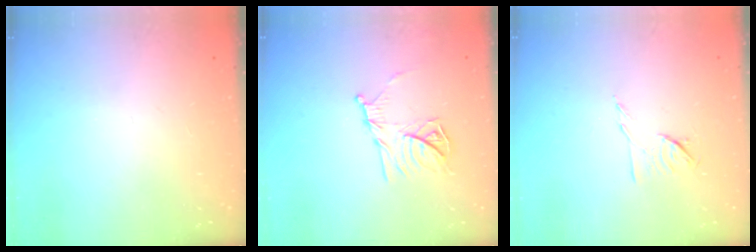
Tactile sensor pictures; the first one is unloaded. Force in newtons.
{"total": 11.7, "press": 11.7, "slide": 0.4}
{"total": 6.4, "press": 6.3, "slide": 1.2}